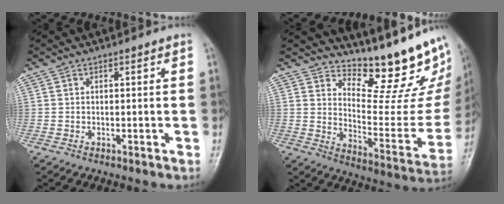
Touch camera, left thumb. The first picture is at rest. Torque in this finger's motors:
{"motor_torque": [0.98, -0.81, -0.42, -0.54, 0.13]}